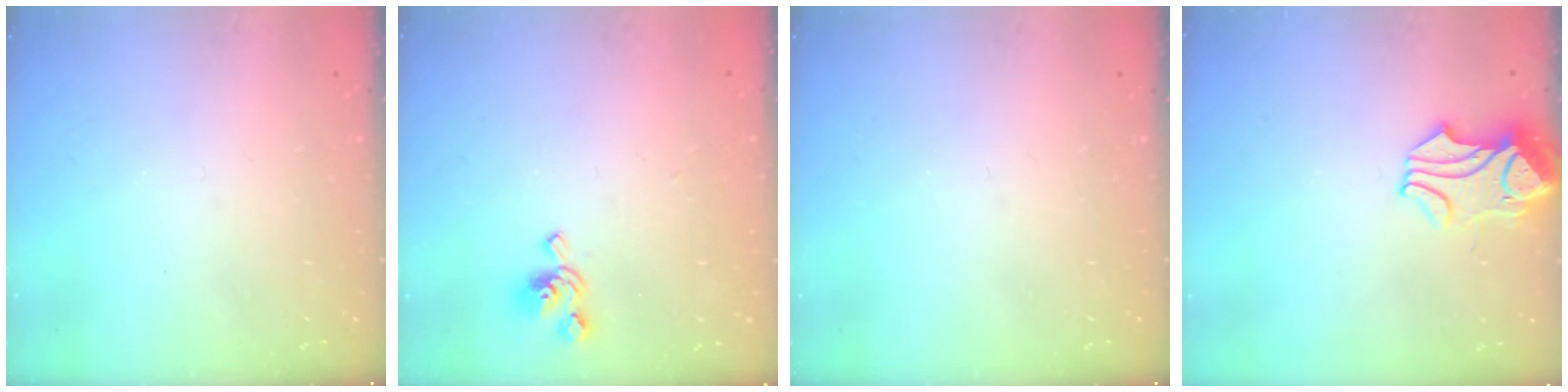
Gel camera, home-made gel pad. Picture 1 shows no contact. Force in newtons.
{"total": 1.7, "press": 1.4, "slide": 1.0}
{"total": 0.0}
{"total": 1.4, "press": 0.9, "slide": 1.0}